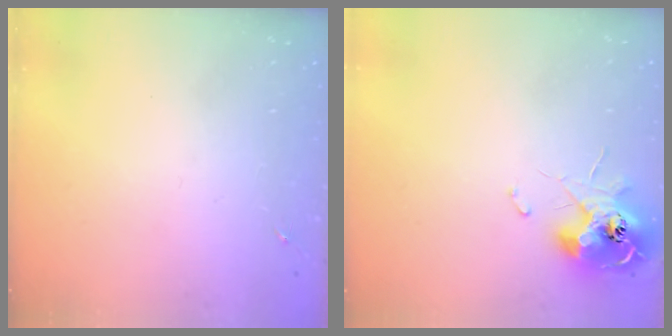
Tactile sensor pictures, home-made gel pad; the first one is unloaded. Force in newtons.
{"total": 11.2, "press": 11.2, "slide": 0.8}